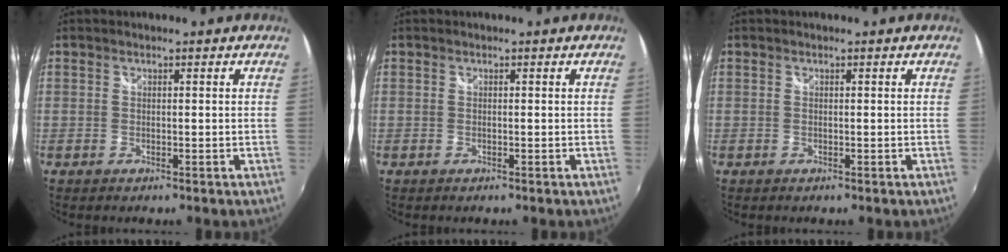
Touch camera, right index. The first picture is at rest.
{"total": 0.0}
{"total": 0.0}